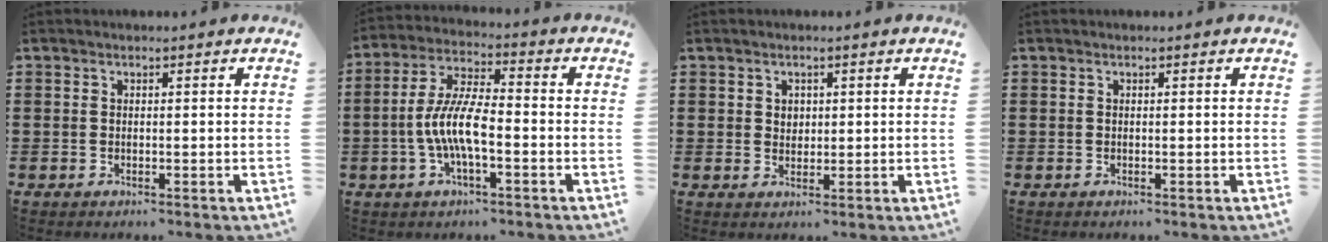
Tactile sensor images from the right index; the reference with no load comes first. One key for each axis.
{"total": 8.4, "fx": -2.2, "fy": 2.6, "fz": 7.7, "tx": -0.179, "ty": -0.011, "tz": -0.049}
{"total": 1.6, "fx": 0.7, "fy": 1.3, "fz": 0.5, "tx": -0.014, "ty": 0.007, "tz": 0.014}
{"total": 0.0}